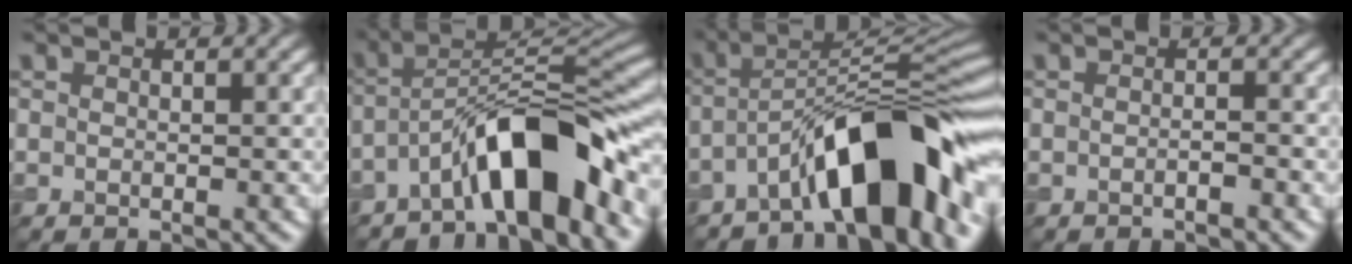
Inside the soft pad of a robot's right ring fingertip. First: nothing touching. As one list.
[{"total": 9.1, "force": [-5.2, 2.3, 7.1], "torque": [-0.106, 0.028, -0.088]}, {"total": 10.9, "force": [-5.9, 3.1, 8.7], "torque": [-0.118, 0.028, -0.099]}, {"total": 0.7, "force": [-0.5, 0.1, 0.5], "torque": [-0.005, 0.005, -0.006]}]